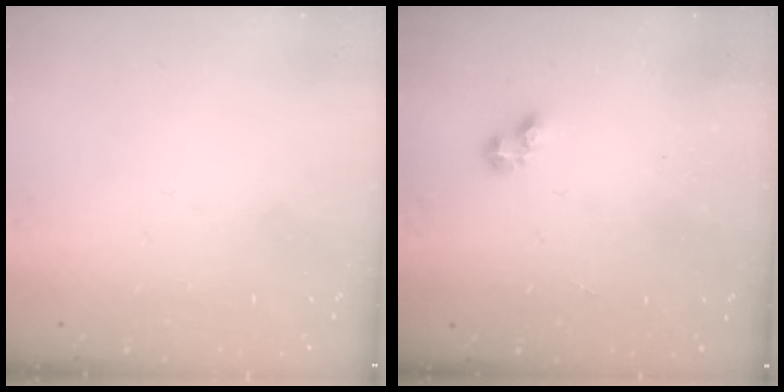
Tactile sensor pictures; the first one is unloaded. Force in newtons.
{"total": 4.2, "press": 4.1, "slide": 0.6}